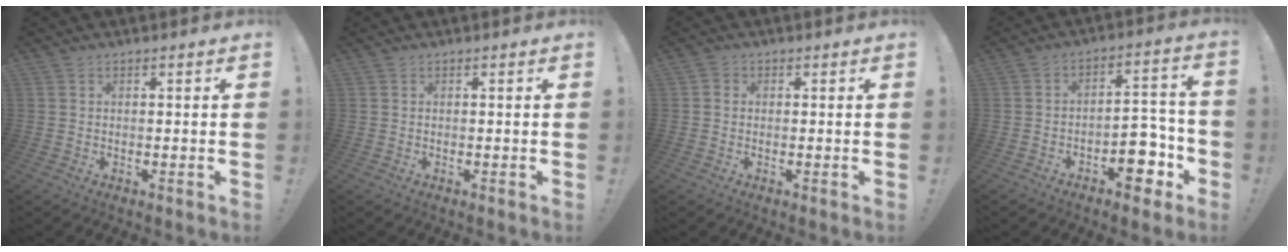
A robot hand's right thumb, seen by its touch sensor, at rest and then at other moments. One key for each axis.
{"total": 0.0}
{"total": 1.2, "fx": -0.1, "fy": 1.2, "fz": 0.3, "tx": 0.000, "ty": 0.001, "tz": -0.003}
{"total": 11.3, "fx": -5.5, "fy": 6.3, "fz": 7.6, "tx": -0.068, "ty": 0.039, "tz": -0.092}